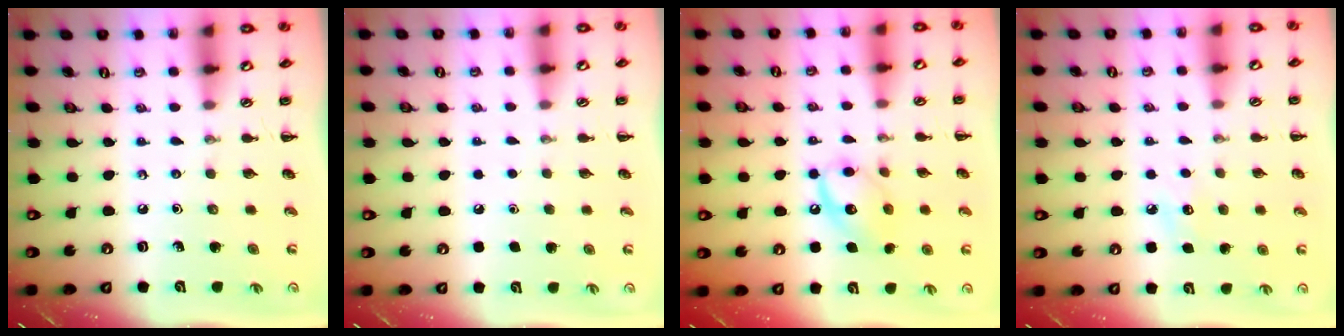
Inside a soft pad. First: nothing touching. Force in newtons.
{"total": 1.7, "press": 1.7, "slide": 0.1}
{"total": 11.7, "press": 11.7, "slide": 1.0}
{"total": 6.1, "press": 6.0, "slide": 1.5}